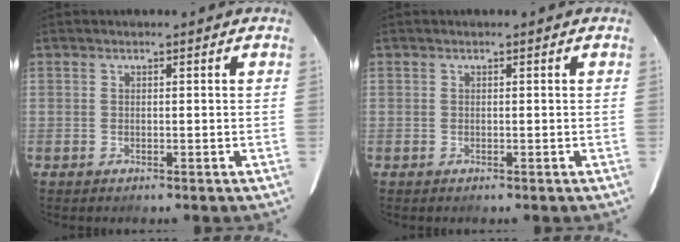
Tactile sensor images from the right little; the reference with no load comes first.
{"total": 0.0}